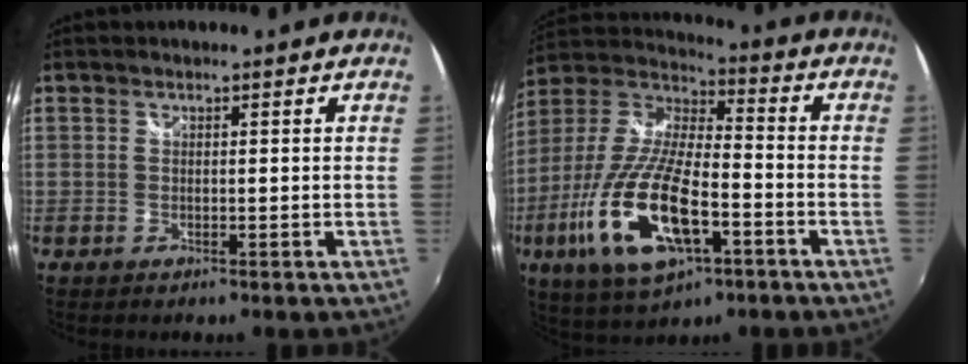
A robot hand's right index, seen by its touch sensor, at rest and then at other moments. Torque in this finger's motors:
{"motor_torque": [1.76, -0.37, 1.05, 0.13]}